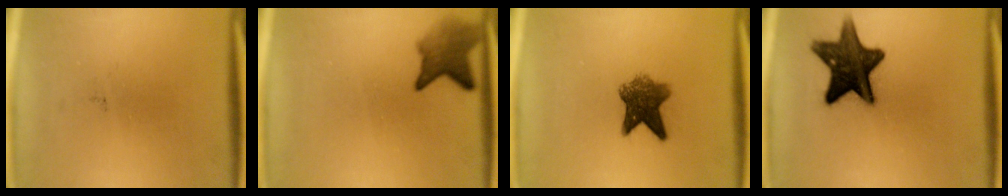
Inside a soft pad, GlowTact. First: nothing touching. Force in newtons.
{"total": 4.7}
{"total": 6.8}
{"total": 13.7}